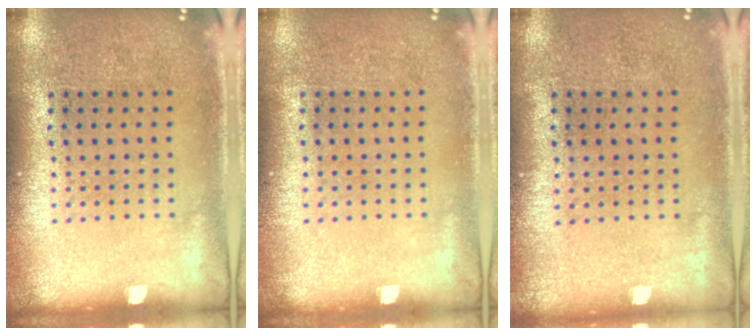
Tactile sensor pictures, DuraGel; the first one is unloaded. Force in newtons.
{"total": 0.0}
{"total": 0.0}